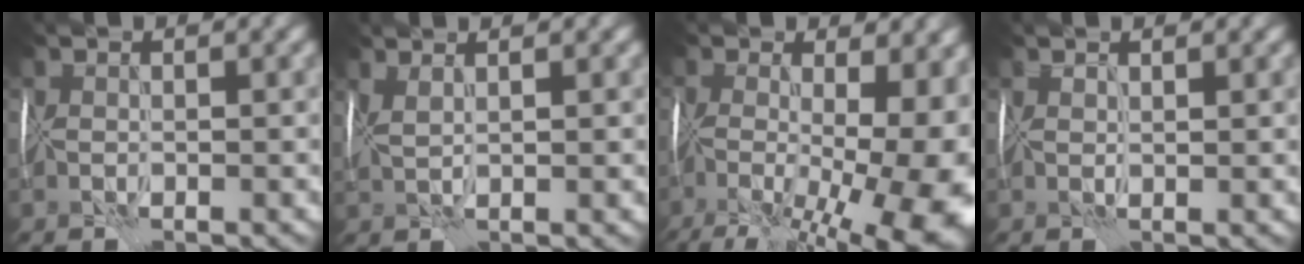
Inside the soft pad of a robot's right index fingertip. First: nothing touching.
{"total": 3.4, "force": [2.1, 1.2, 2.3], "torque": [-0.025, 0.026, 0.017]}
{"total": 18.2, "force": [-5.5, 8.1, 15.3], "torque": [-0.212, -0.014, -0.038]}
{"total": 1.3, "force": [1.2, 0.3, 0.6], "torque": [-0.005, 0.000, 0.019]}